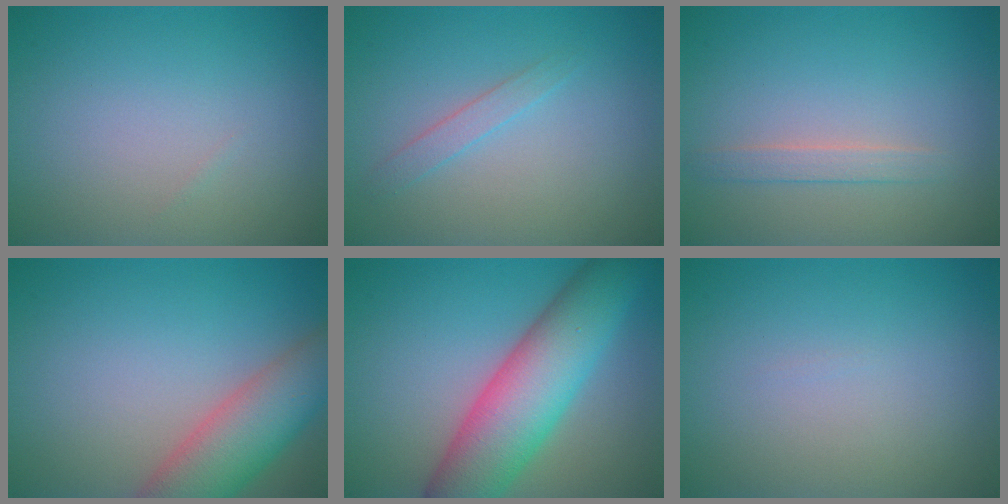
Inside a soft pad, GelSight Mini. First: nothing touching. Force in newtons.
{"total": 1.2, "press": 1.2, "slide": 0.0}
{"total": 1.4, "press": 1.4, "slide": 0.1}
{"total": 6.9, "press": 6.9, "slide": 0.3}
{"total": 9.6, "press": 9.6, "slide": 0.3}
{"total": 0.0}